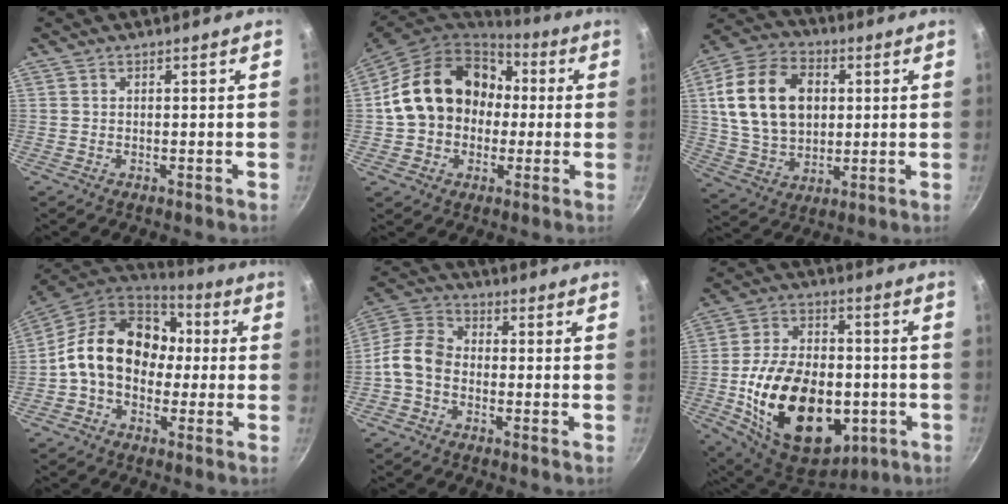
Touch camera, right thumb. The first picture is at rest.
{"total": 19.6, "force": [1.6, 15.8, 11.4], "torque": [-0.174, 0.049, 0.027]}
{"total": 19.2, "force": [3.5, 13.6, 13.1], "torque": [-0.222, 0.004, 0.062]}
{"total": 17.6, "force": [0.6, 13.5, 11.3], "torque": [-0.156, 0.043, -0.006]}
{"total": 7.9, "force": [-2.4, 5.8, 4.9], "torque": [-0.087, 0.037, -0.067]}
{"total": 27.4, "force": [-5.7, 17.3, 20.5], "torque": [-0.322, 0.022, -0.076]}